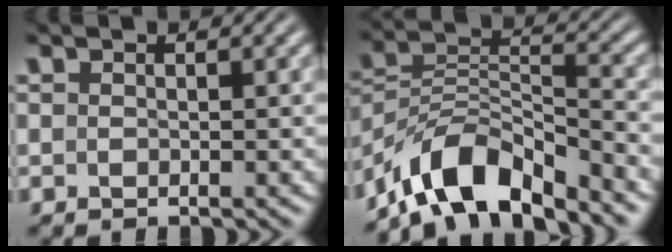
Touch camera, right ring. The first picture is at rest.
{"total": 8.7, "force": [-5.4, 4.7, 4.9], "torque": [-0.098, -0.034, -0.074]}